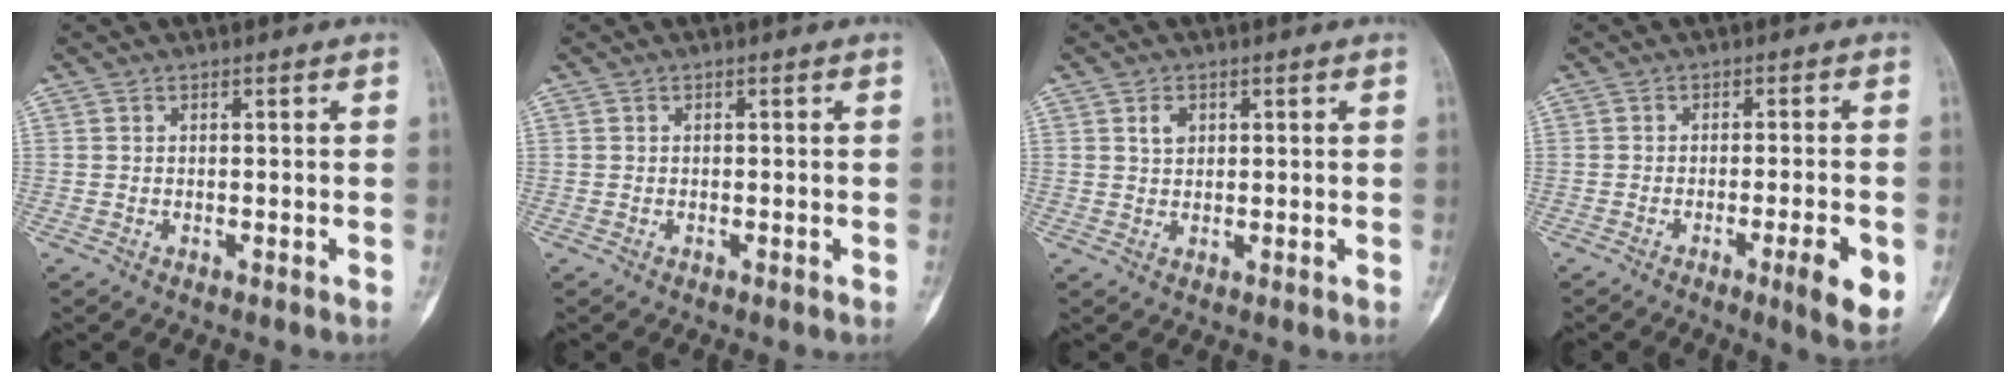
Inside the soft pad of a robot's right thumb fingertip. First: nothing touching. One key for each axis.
{"total": 0.0}
{"total": 2.4, "fx": 1.0, "fy": 1.7, "fz": 1.4, "tx": -0.018, "ty": -0.003, "tz": 0.017}
{"total": 6.8, "fx": -2.3, "fy": 0.8, "fz": 6.3, "tx": -0.088, "ty": -0.004, "tz": -0.030}